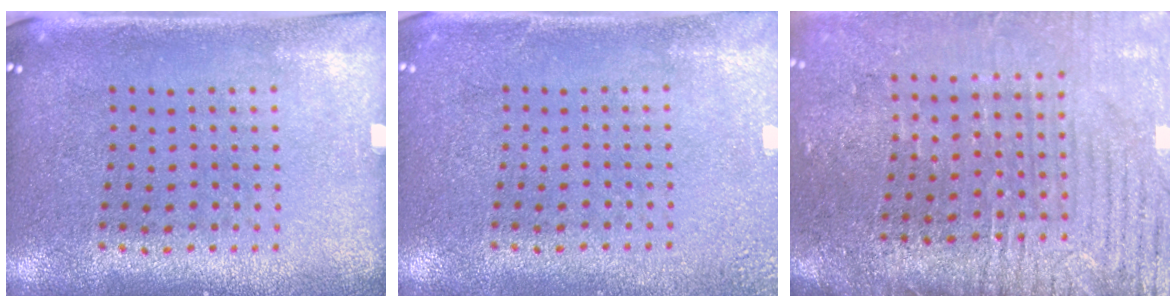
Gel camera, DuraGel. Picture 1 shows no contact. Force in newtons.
{"total": 2.0, "press": 2.0, "slide": 0.3}
{"total": 3.7, "press": 3.4, "slide": 1.5}